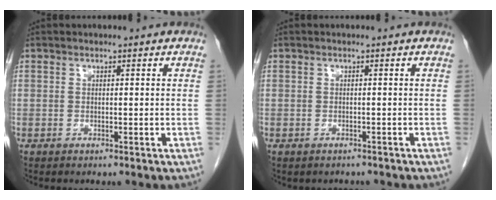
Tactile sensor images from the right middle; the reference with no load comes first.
{"total": 2.2, "force": [-1.9, 0.9, 0.7], "torque": [-0.018, -0.004, -0.021]}